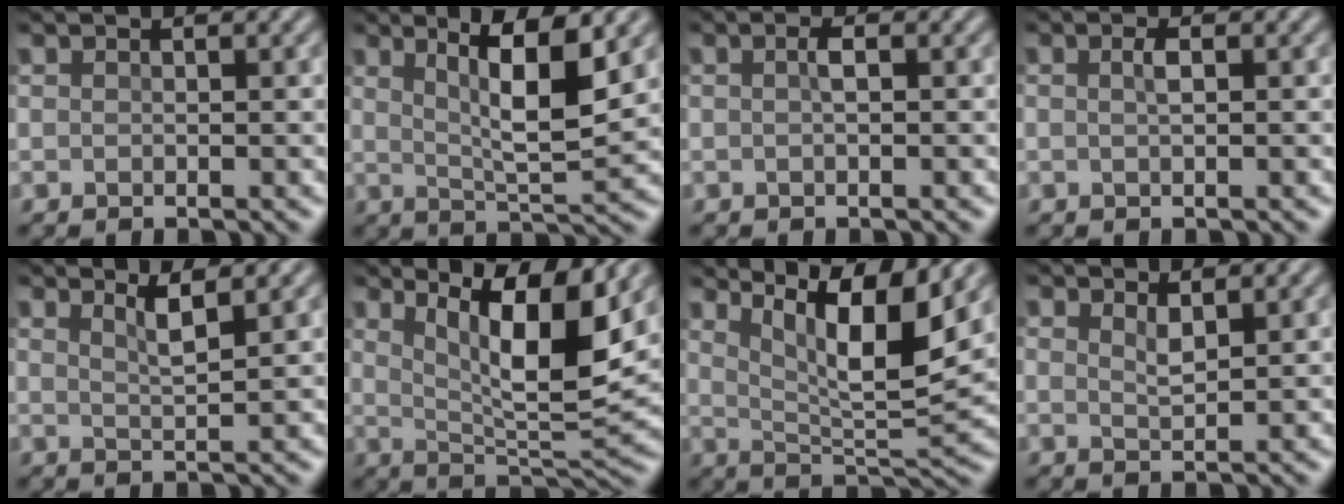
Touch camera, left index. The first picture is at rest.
{"total": 6.6, "force": [2.3, 1.3, 6.0], "torque": [-0.097, -0.009, 0.045]}
{"total": 0.9, "force": [-0.2, 0.2, 0.9], "torque": [-0.020, 0.002, -0.004]}
{"total": 0.9, "force": [-0.1, 0.2, 0.8], "torque": [-0.018, 0.001, -0.002]}
{"total": 2.1, "force": [1.1, 0.5, 1.7], "torque": [-0.019, -0.003, 0.017]}
{"total": 9.7, "force": [4.1, 2.4, 8.5], "torque": [-0.136, -0.009, 0.074]}
{"total": 9.3, "force": [5.0, 2.0, 7.6], "torque": [-0.122, -0.003, 0.090]}
{"total": 1.0, "force": [0.6, 0.3, 0.8], "torque": [-0.020, -0.005, 0.013]}